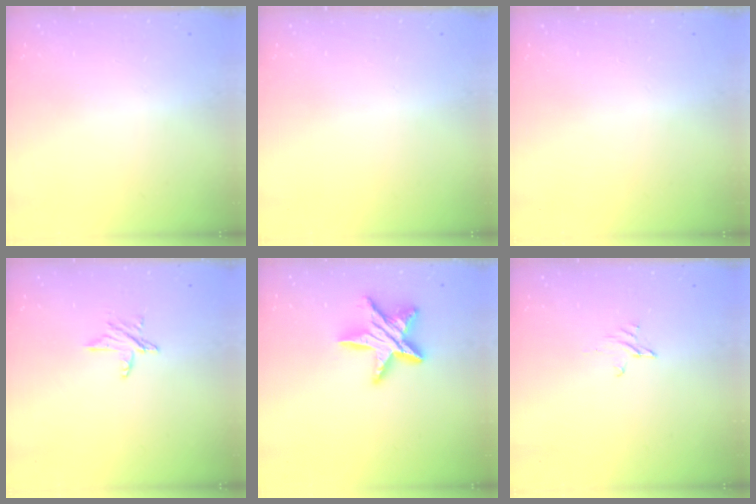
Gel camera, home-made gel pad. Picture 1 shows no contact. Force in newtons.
{"total": 0.0}
{"total": 0.0}
{"total": 5.1, "press": 5.1, "slide": 0.4}
{"total": 14.4, "press": 14.4, "slide": 0.9}
{"total": 2.6, "press": 2.6, "slide": 0.2}